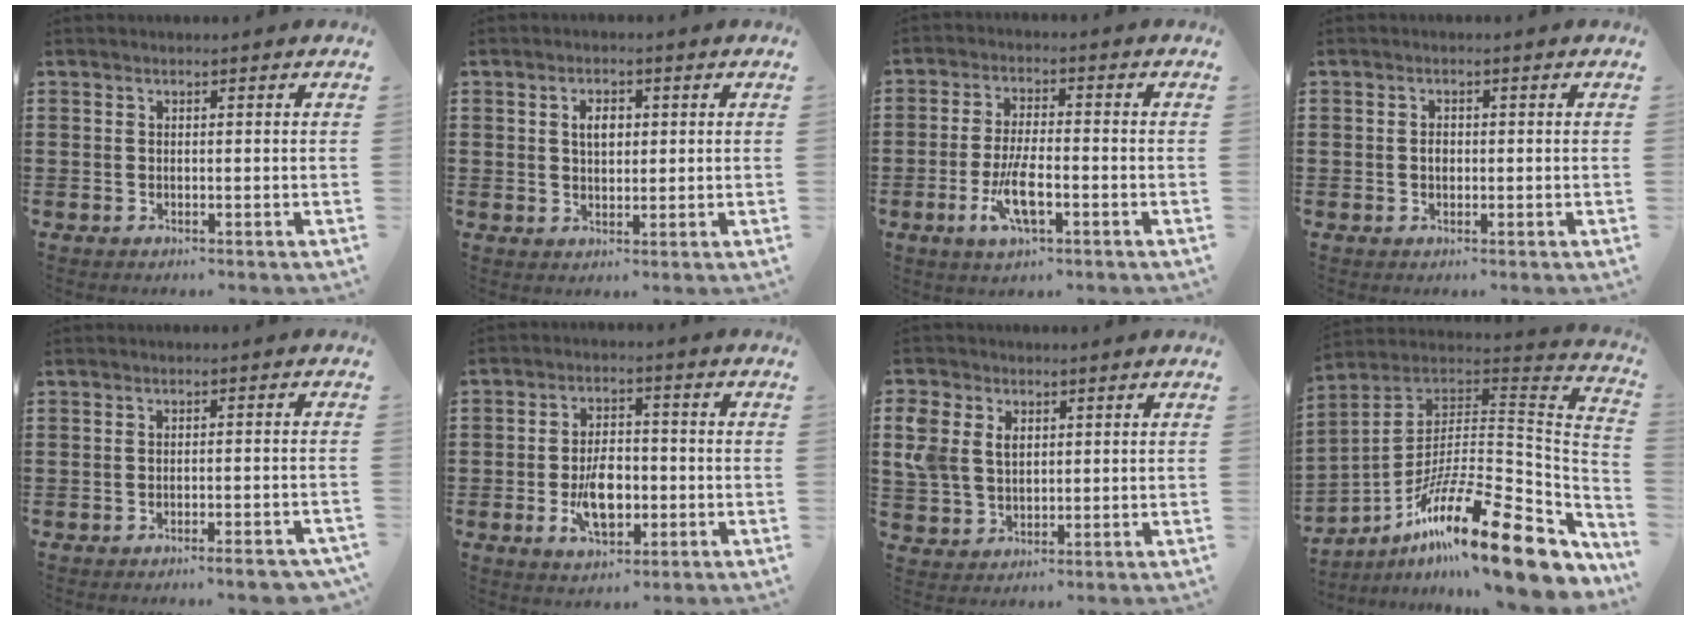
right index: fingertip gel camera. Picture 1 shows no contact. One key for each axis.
{"total": 3.0, "fx": 0.6, "fy": 1.8, "fz": 2.3, "tx": -0.042, "ty": 0.007, "tz": 0.007}
{"total": 7.1, "fx": -2.6, "fy": 2.2, "fz": 6.3, "tx": -0.135, "ty": -0.013, "tz": -0.051}
{"total": 1.5, "fx": -0.1, "fy": 1.0, "fz": 1.1, "tx": -0.023, "ty": 0.006, "tz": -0.003}
{"total": 3.0, "fx": -2.3, "fy": 0.0, "fz": 1.8, "tx": -0.028, "ty": -0.003, "tz": -0.042}
{"total": 7.5, "fx": -1.9, "fy": 4.1, "fz": 6.0, "tx": -0.107, "ty": -0.001, "tz": -0.038}
{"total": 5.9, "fx": 1.8, "fy": 4.5, "fz": 3.3, "tx": -0.100, "ty": 0.009, "tz": 0.027}
{"total": 21.3, "fx": -12.6, "fy": 4.5, "fz": 16.5, "tx": -0.271, "ty": 0.030, "tz": -0.221}